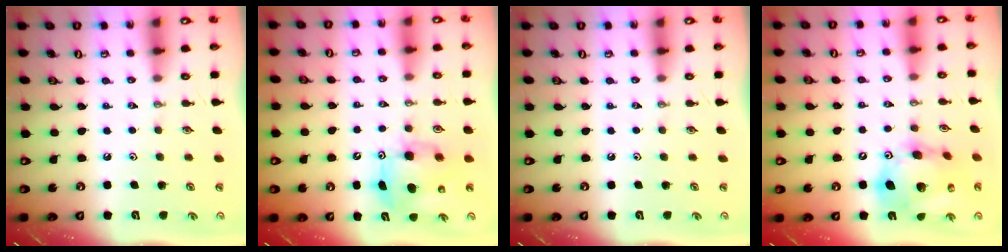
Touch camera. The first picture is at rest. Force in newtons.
{"total": 8.4, "press": 8.3, "slide": 1.1}
{"total": 0.0}
{"total": 18.0, "press": 17.7, "slide": 3.1}